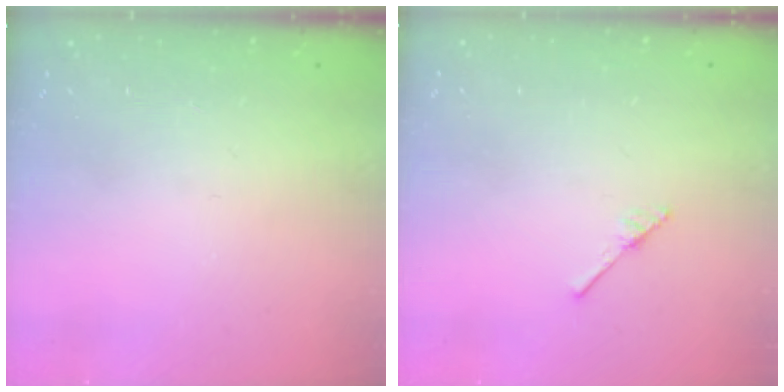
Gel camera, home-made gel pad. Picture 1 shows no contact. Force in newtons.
{"total": 2.5, "press": 2.4, "slide": 0.3}